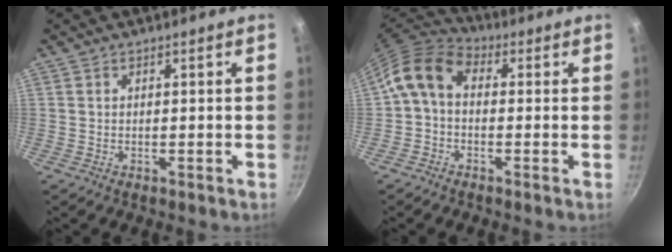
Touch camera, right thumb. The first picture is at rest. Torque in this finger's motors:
{"motor_torque": [0.79, 1.88, 0.57, -0.91, 0.12]}